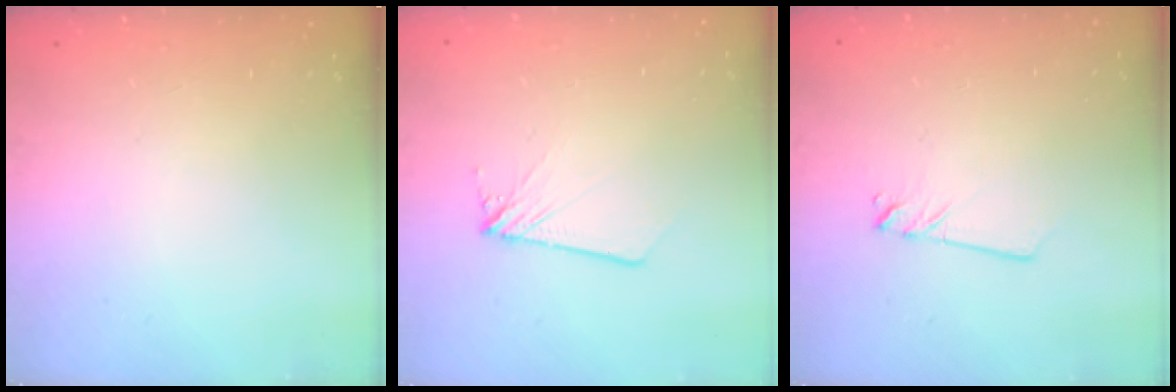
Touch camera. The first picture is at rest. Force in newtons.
{"total": 2.4, "press": 2.3, "slide": 0.3}
{"total": 2.6, "press": 2.5, "slide": 0.2}